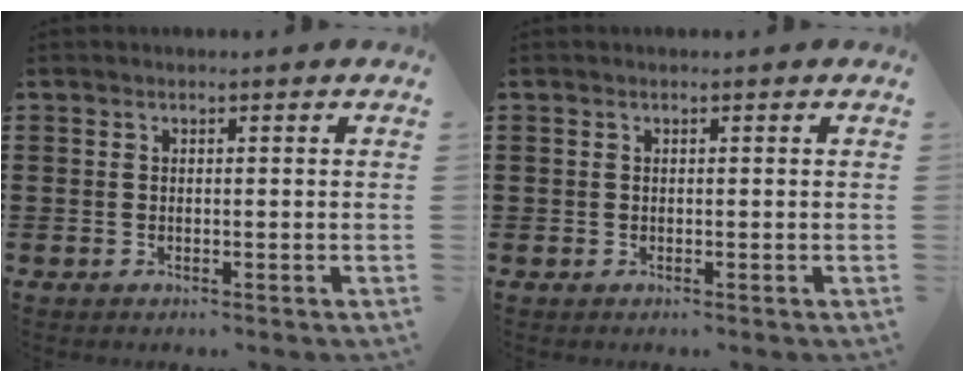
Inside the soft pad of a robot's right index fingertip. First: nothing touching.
{"total": 0.0}